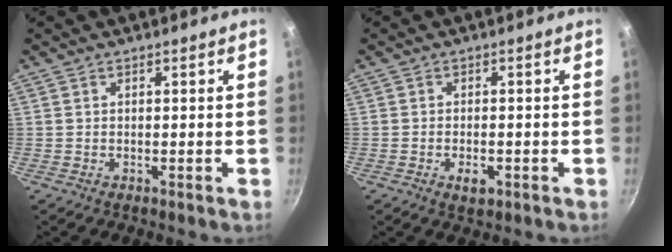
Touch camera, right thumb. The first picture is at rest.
{"total": 2.8, "force": [-1.1, 1.5, 2.2], "torque": [-0.036, 0.004, -0.016]}